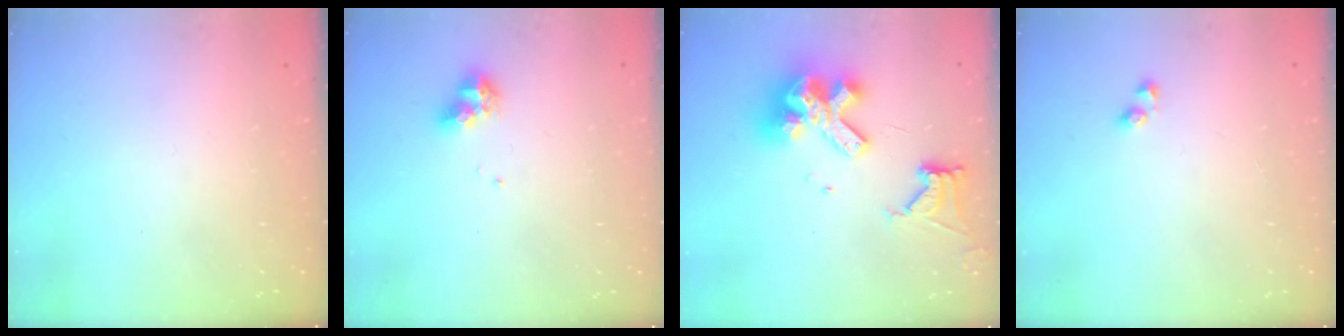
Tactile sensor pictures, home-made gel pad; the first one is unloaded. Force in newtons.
{"total": 8.1, "press": 8.1, "slide": 0.5}
{"total": 15.2, "press": 15.1, "slide": 1.7}
{"total": 2.0, "press": 1.7, "slide": 1.0}